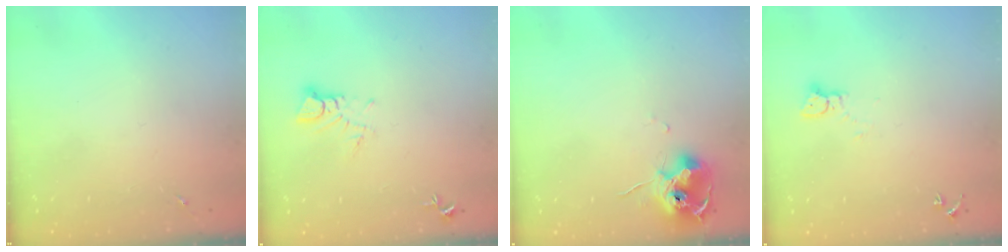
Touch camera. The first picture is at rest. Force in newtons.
{"total": 3.8, "press": 3.7, "slide": 0.2}
{"total": 10.6, "press": 10.5, "slide": 0.8}
{"total": 3.2, "press": 3.2, "slide": 0.1}